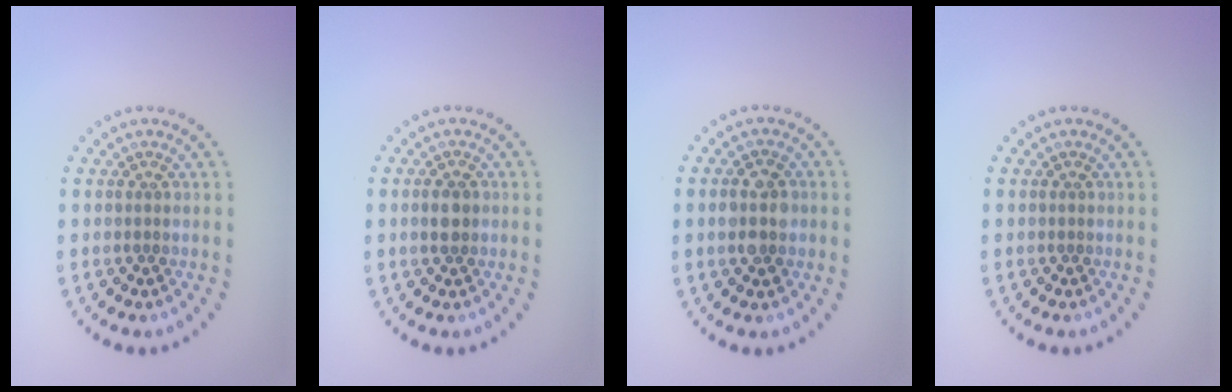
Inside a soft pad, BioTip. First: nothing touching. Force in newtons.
{"total": 1.6, "press": 1.6, "slide": 0.1}
{"total": 2.8, "press": 2.8, "slide": 0.2}
{"total": 0.0}